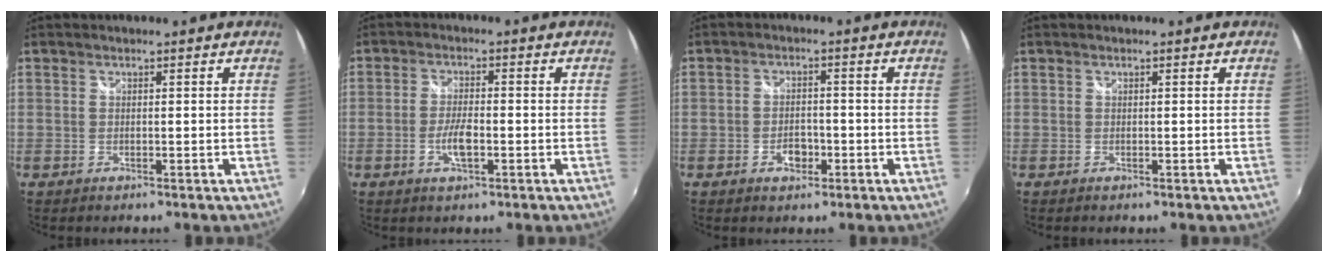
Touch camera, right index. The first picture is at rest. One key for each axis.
{"total": 4.4, "fx": -1.5, "fy": 1.4, "fz": 3.8, "tx": -0.080, "ty": 0.000, "tz": -0.029}
{"total": 3.7, "fx": -1.6, "fy": 2.5, "fz": 2.2, "tx": -0.038, "ty": 0.003, "tz": -0.026}
{"total": 0.0}